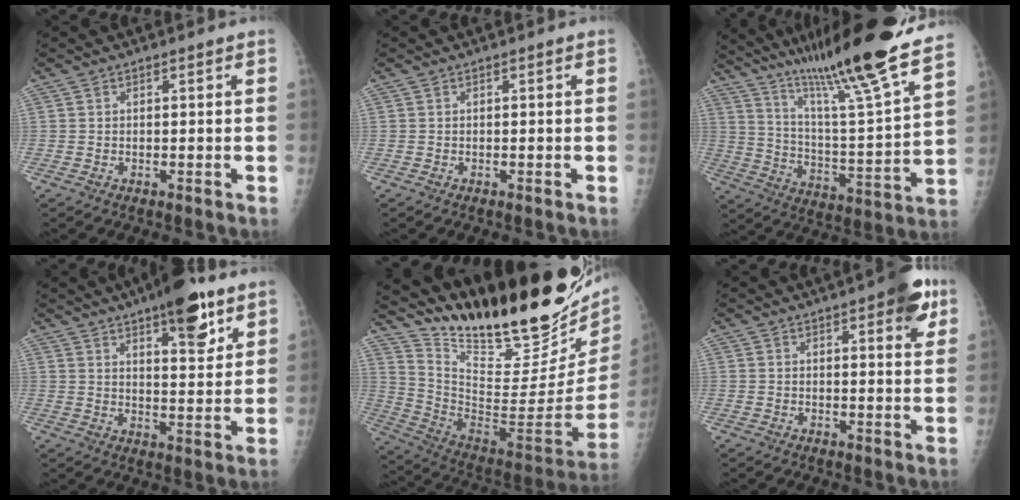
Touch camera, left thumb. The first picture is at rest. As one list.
[{"total": 0.0}, {"total": 26.2, "force": [20.4, 1.0, 16.5], "torque": [-0.252, -0.094, 0.325]}, {"total": 12.9, "force": [7.9, 4.2, 9.2], "torque": [-0.105, -0.039, 0.114]}, {"total": 35.3, "force": [25.3, 10.4, 22.3], "torque": [-0.330, -0.121, 0.391]}, {"total": 8.1, "force": [4.2, 2.5, 6.5], "torque": [-0.063, -0.012, 0.046]}]